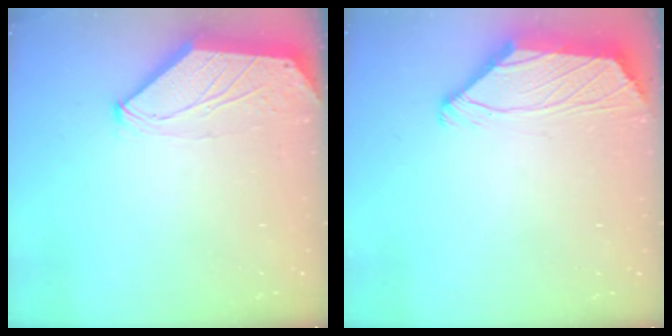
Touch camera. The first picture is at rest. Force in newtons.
{"total": 2.0, "press": 1.8, "slide": 0.8}